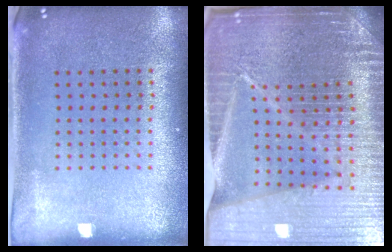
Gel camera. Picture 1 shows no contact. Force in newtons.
{"total": 6.8, "press": 5.8, "slide": 3.5}